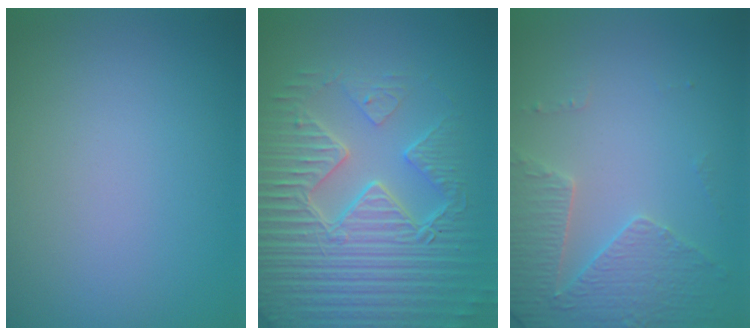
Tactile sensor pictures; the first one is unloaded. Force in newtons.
{"total": 9.3, "press": 6.6, "slide": 6.5}
{"total": 4.6, "press": 3.6, "slide": 2.9}